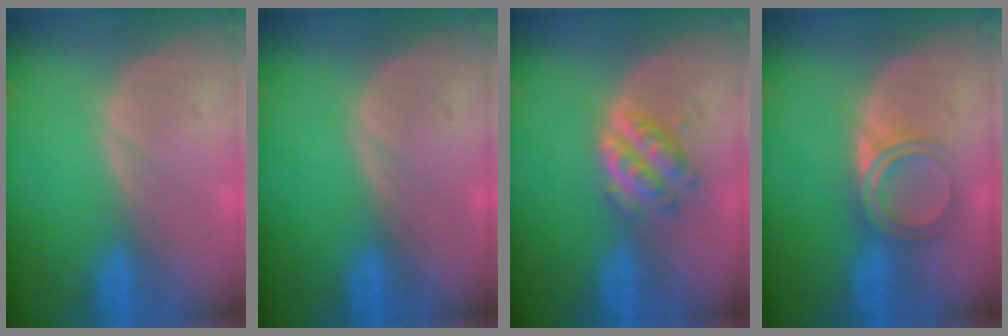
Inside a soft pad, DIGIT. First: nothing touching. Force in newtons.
{"total": 0.0}
{"total": 4.9, "press": 4.4, "slide": 2.2}
{"total": 4.7, "press": 4.2, "slide": 2.1}